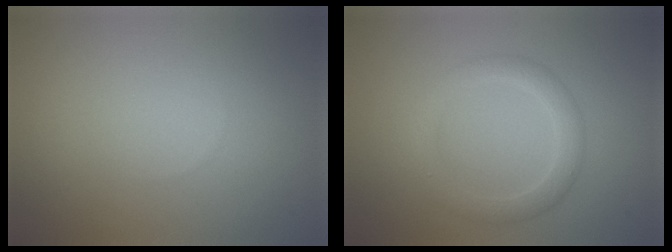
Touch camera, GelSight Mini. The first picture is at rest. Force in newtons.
{"total": 2.7, "press": 2.6, "slide": 0.1}